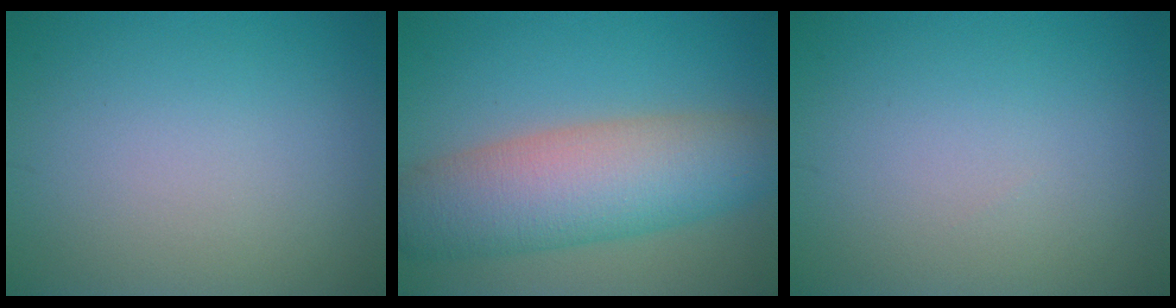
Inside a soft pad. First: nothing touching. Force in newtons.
{"total": 9.1, "press": 9.1, "slide": 0.2}
{"total": 0.0}